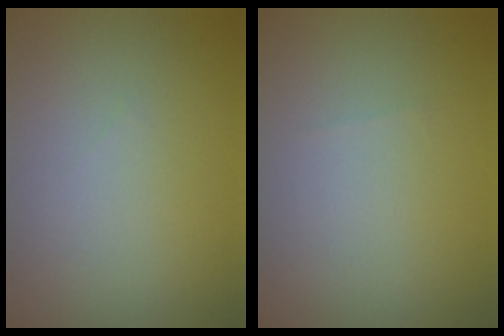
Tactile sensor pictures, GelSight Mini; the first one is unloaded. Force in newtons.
{"total": 0.0}